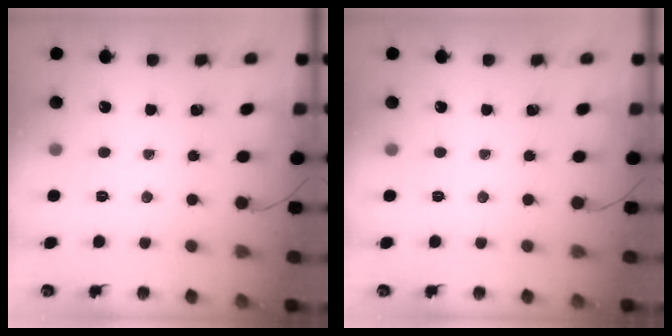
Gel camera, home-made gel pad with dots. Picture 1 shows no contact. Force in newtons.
{"total": 0.0}